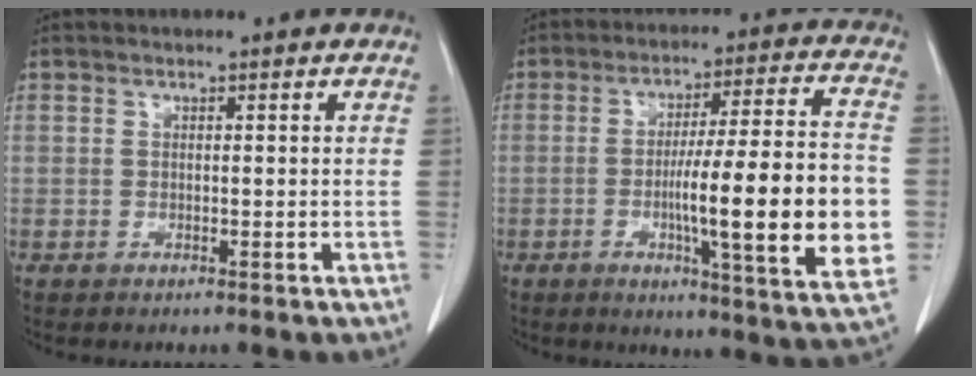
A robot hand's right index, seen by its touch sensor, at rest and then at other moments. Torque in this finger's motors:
{"motor_torque": [2.14, 0.00, 1.05, 0.21]}